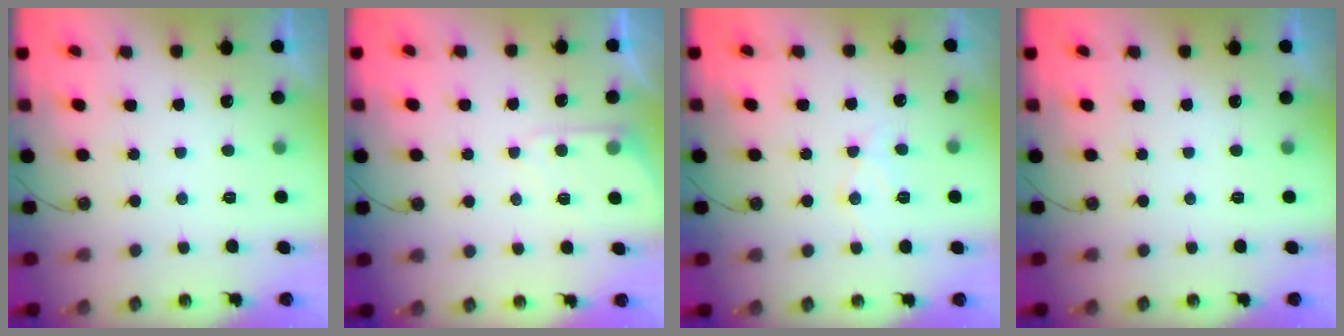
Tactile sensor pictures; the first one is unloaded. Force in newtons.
{"total": 6.5, "press": 6.4, "slide": 0.6}
{"total": 9.0, "press": 9.0, "slide": 0.7}
{"total": 0.0}